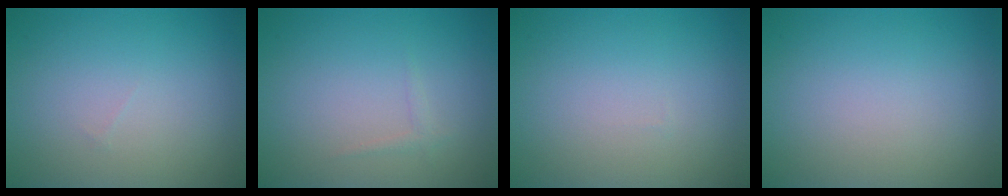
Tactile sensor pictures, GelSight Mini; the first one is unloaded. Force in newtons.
{"total": 0.7, "press": 0.7, "slide": 0.0}
{"total": 0.0}
{"total": 0.0}